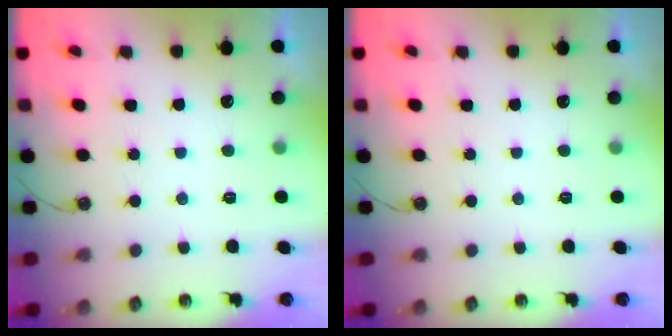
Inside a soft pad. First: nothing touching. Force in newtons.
{"total": 0.0}